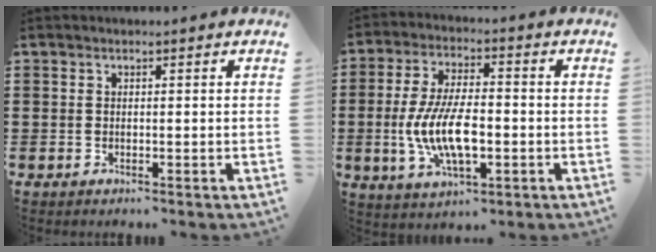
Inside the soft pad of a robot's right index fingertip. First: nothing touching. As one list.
[{"total": 10.4, "force": [-2.1, 4.5, 9.1], "torque": [-0.195, -0.004, -0.040]}]